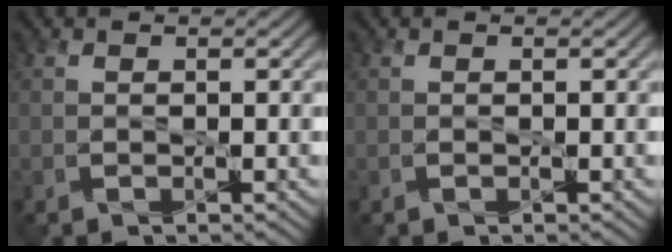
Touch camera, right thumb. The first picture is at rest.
{"total": 0.0}